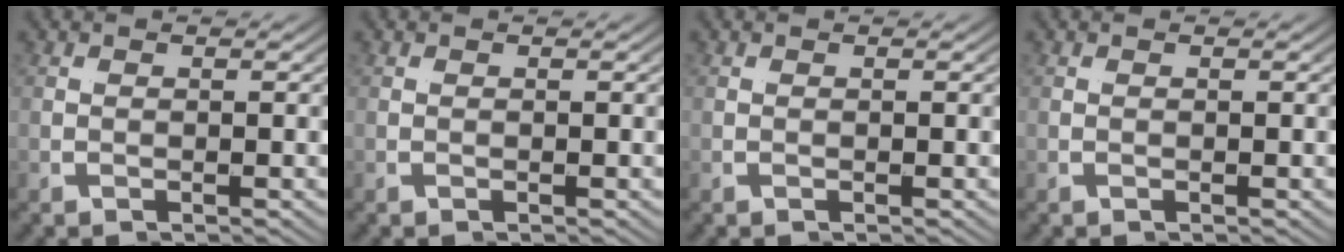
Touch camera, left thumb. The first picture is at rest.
{"total": 0.0}
{"total": 0.0}
{"total": 0.0}